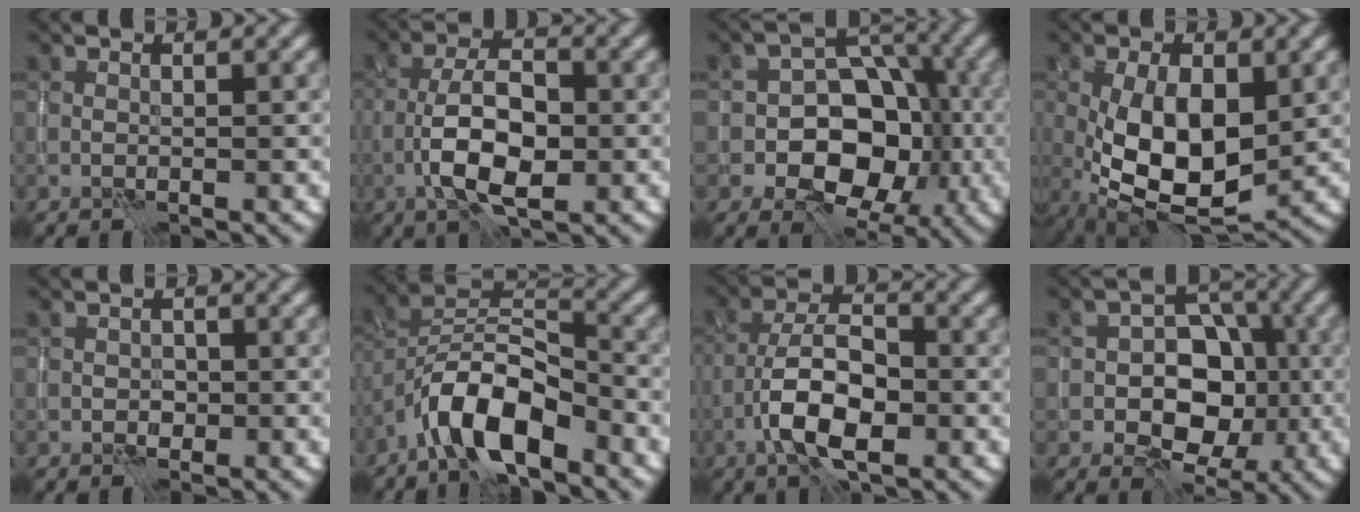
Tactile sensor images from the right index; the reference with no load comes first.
{"total": 6.5, "force": [-2.1, 2.8, 5.5], "torque": [-0.103, 0.005, -0.042]}
{"total": 8.6, "force": [-2.2, 6.1, 5.6], "torque": [-0.058, 0.009, -0.041]}
{"total": 9.6, "force": [-0.8, 4.7, 8.4], "torque": [-0.164, -0.012, -0.010]}
{"total": 1.1, "force": [-0.4, 0.9, 0.5], "torque": [-0.008, -0.005, -0.005]}
{"total": 7.1, "force": [-4.6, 2.5, 4.8], "torque": [-0.079, 0.012, -0.094]}
{"total": 6.5, "force": [-2.8, 2.7, 5.2], "torque": [-0.095, 0.006, -0.056]}
{"total": 7.3, "force": [-1.5, 5.4, 4.6], "torque": [-0.031, 0.006, -0.038]}